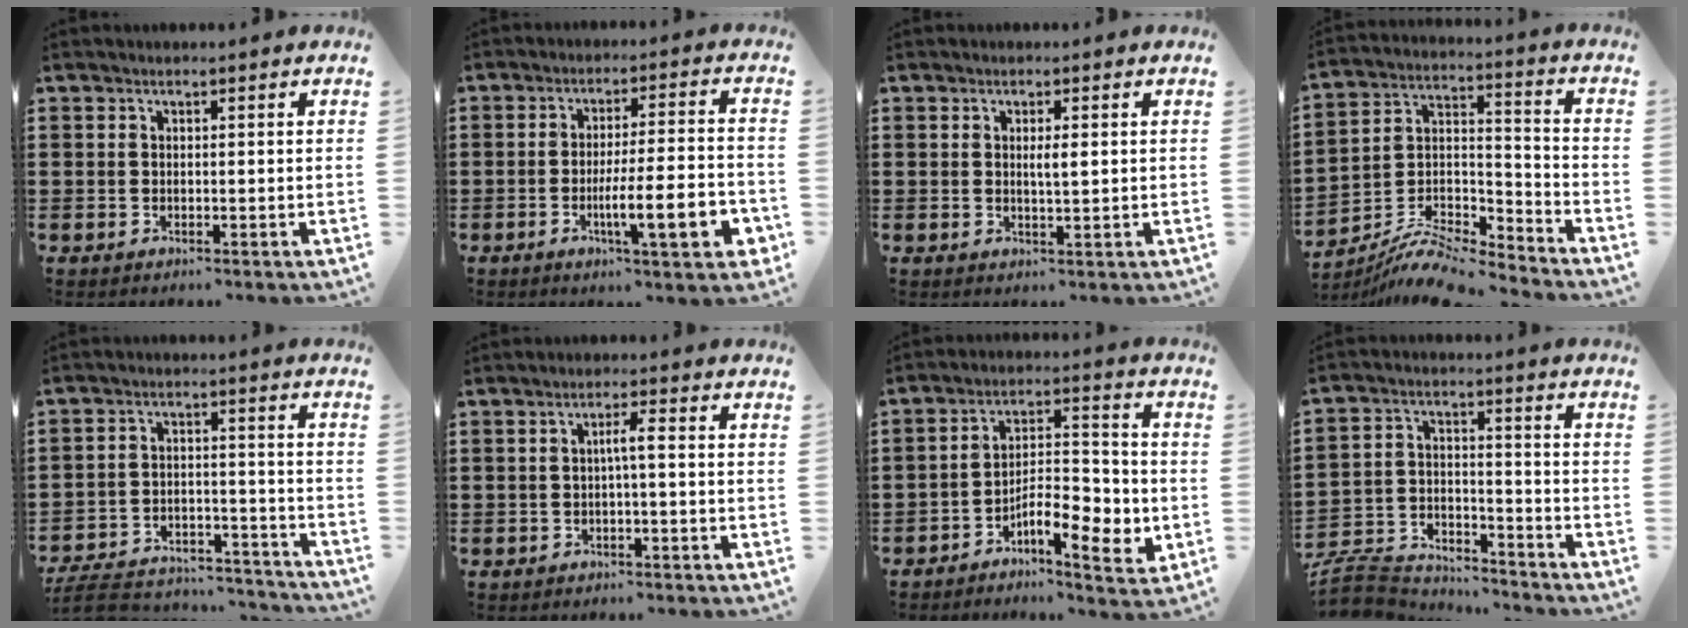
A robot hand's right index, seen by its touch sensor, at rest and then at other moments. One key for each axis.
{"total": 10.6, "fx": -3.5, "fy": 2.0, "fz": 9.8, "tx": -0.159, "ty": -0.008, "tz": -0.059}
{"total": 1.9, "fx": 0.4, "fy": 0.3, "fz": 1.8, "tx": -0.036, "ty": 0.002, "tz": 0.004}
{"total": 10.0, "fx": -9.3, "fy": 1.8, "fz": 3.1, "tx": -0.058, "ty": 0.020, "tz": -0.186}
{"total": 8.2, "fx": -7.7, "fy": 1.8, "fz": 2.2, "tx": -0.043, "ty": 0.019, "tz": -0.151}
{"total": 2.6, "fx": -0.3, "fy": 0.0, "fz": 2.6, "tx": -0.049, "ty": 0.001, "tz": -0.008}
{"total": 8.7, "fx": -4.2, "fy": 2.8, "fz": 7.1, "tx": -0.123, "ty": 0.007, "tz": -0.072}
{"total": 7.2, "fx": -6.9, "fy": 1.7, "fz": 0.9, "tx": -0.035, "ty": 0.009, "tz": -0.142}